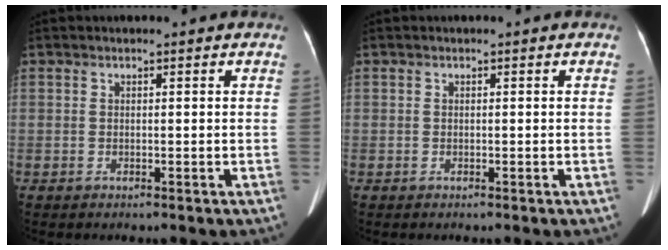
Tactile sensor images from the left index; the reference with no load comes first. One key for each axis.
{"total": 0.0}